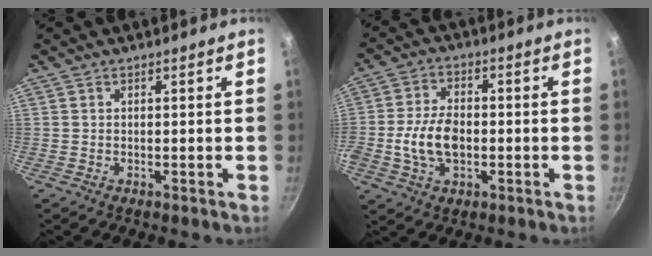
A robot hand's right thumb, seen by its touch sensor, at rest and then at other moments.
{"total": 9.3, "force": [-1.6, 5.9, 7.0], "torque": [-0.126, 0.016, -0.034]}